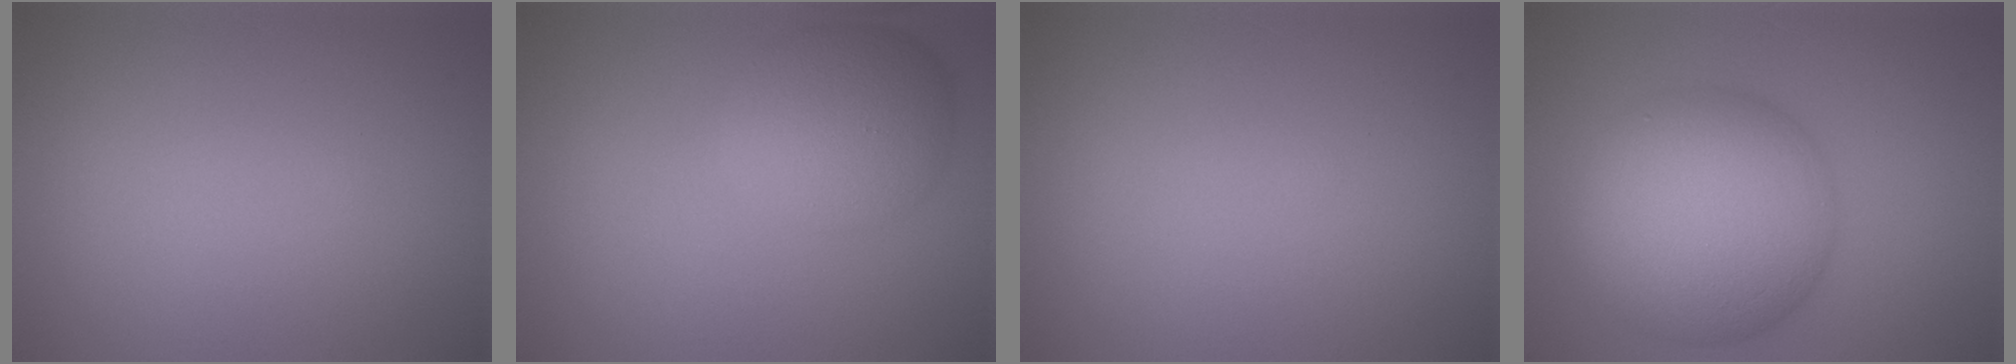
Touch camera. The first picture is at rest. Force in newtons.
{"total": 5.2, "press": 5.2, "slide": 0.2}
{"total": 0.0}
{"total": 11.2, "press": 11.2, "slide": 0.5}